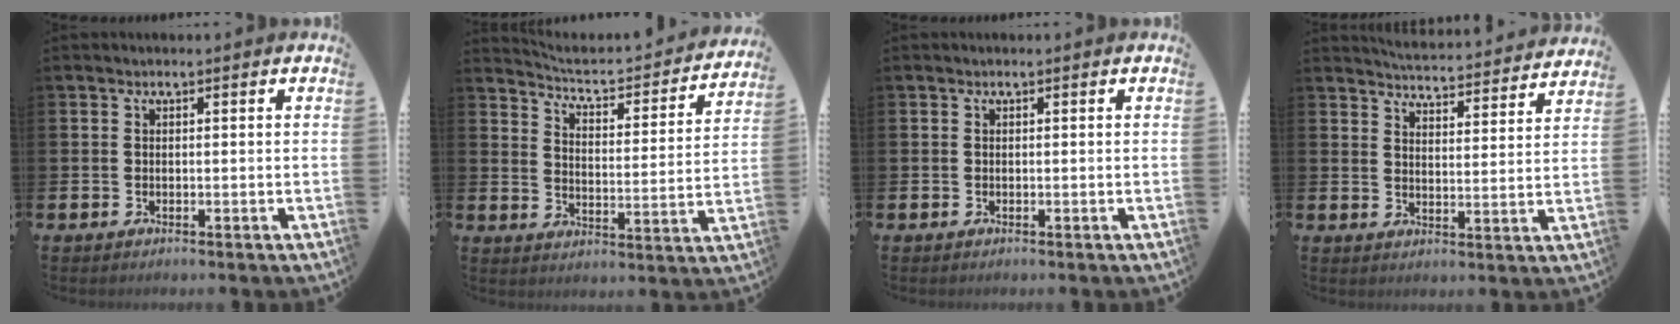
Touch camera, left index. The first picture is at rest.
{"total": 4.6, "force": [4.2, 1.0, 1.4], "torque": [-0.044, -0.042, 0.061]}
{"total": 0.0}
{"total": 5.2, "force": [5.1, 0.2, 0.3], "torque": [-0.016, -0.044, 0.088]}